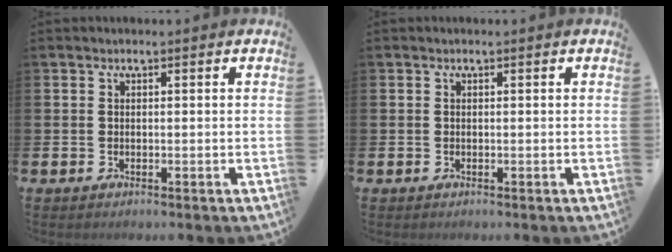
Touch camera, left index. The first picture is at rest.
{"total": 0.0}